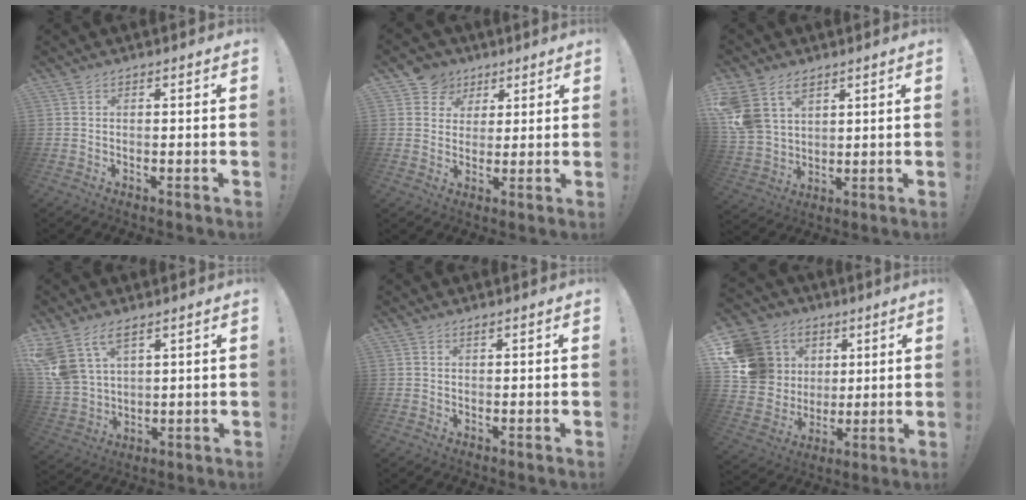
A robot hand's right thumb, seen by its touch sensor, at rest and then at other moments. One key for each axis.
{"total": 7.0, "fx": 2.8, "fy": 6.3, "fz": 0.9, "tx": -0.006, "ty": -0.015, "tz": 0.056}
{"total": 10.5, "fx": 6.0, "fy": 7.3, "fz": 4.5, "tx": -0.102, "ty": -0.032, "tz": 0.124}
{"total": 10.2, "fx": 6.5, "fy": 5.7, "fz": 5.5, "tx": -0.119, "ty": -0.029, "tz": 0.132}
{"total": 0.6, "fx": 0.5, "fy": 0.0, "fz": 0.4, "tx": -0.010, "ty": 0.001, "tz": 0.009}
{"total": 17.0, "fx": 5.1, "fy": 15.1, "fz": 5.8, "tx": -0.102, "ty": -0.014, "tz": 0.133}